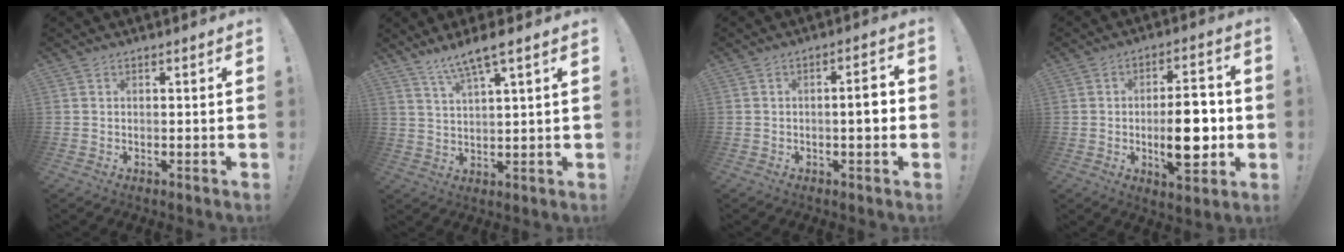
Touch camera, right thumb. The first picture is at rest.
{"total": 7.0, "force": [5.4, 0.2, 4.5], "torque": [-0.084, -0.028, 0.092]}
{"total": 5.1, "force": [-0.4, 1.0, 5.0], "torque": [-0.071, 0.002, -0.011]}
{"total": 13.9, "force": [-1.8, 6.5, 12.1], "torque": [-0.182, 0.002, -0.035]}